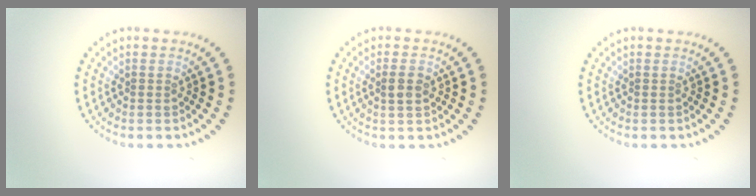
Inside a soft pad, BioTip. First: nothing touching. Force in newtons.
{"total": 1.7, "press": 1.7, "slide": 0.3}
{"total": 0.0}